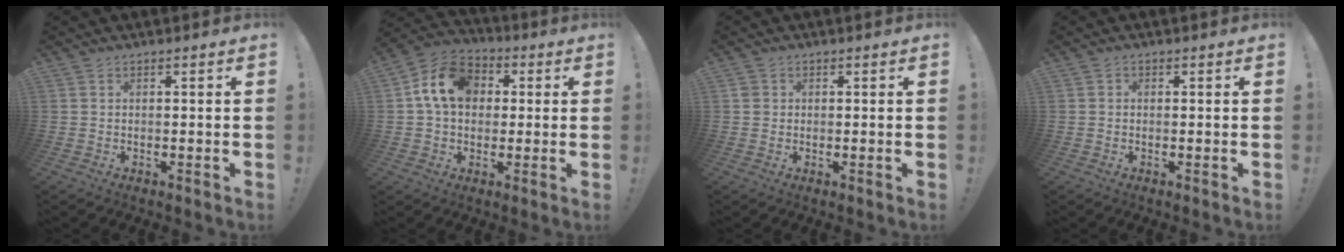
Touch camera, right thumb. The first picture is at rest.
{"total": 14.1, "force": [3.2, 10.9, 8.3], "torque": [-0.131, 0.010, 0.065]}
{"total": 2.1, "force": [0.6, 1.9, 0.7], "torque": [-0.009, 0.003, 0.011]}
{"total": 0.8, "force": [-0.2, 0.7, 0.2], "torque": [-0.005, 0.003, -0.004]}